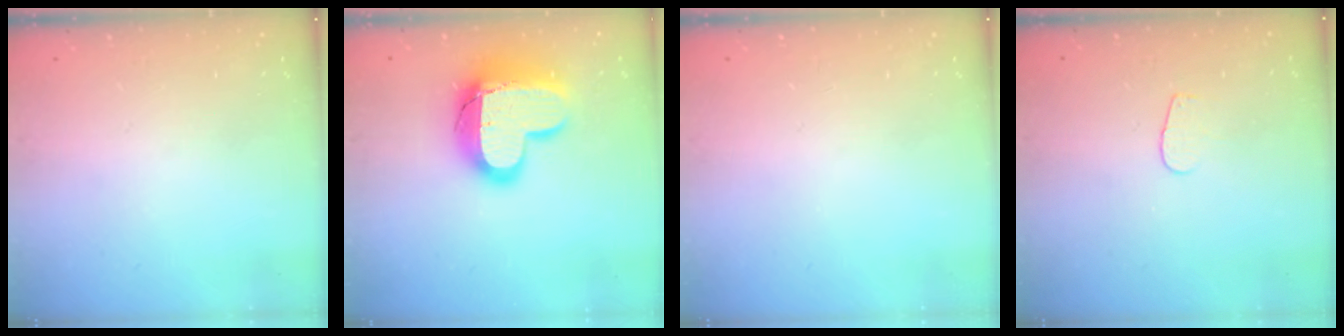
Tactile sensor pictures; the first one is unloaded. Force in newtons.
{"total": 18.5, "press": 18.5, "slide": 1.2}
{"total": 0.0}
{"total": 3.2, "press": 3.2, "slide": 0.3}